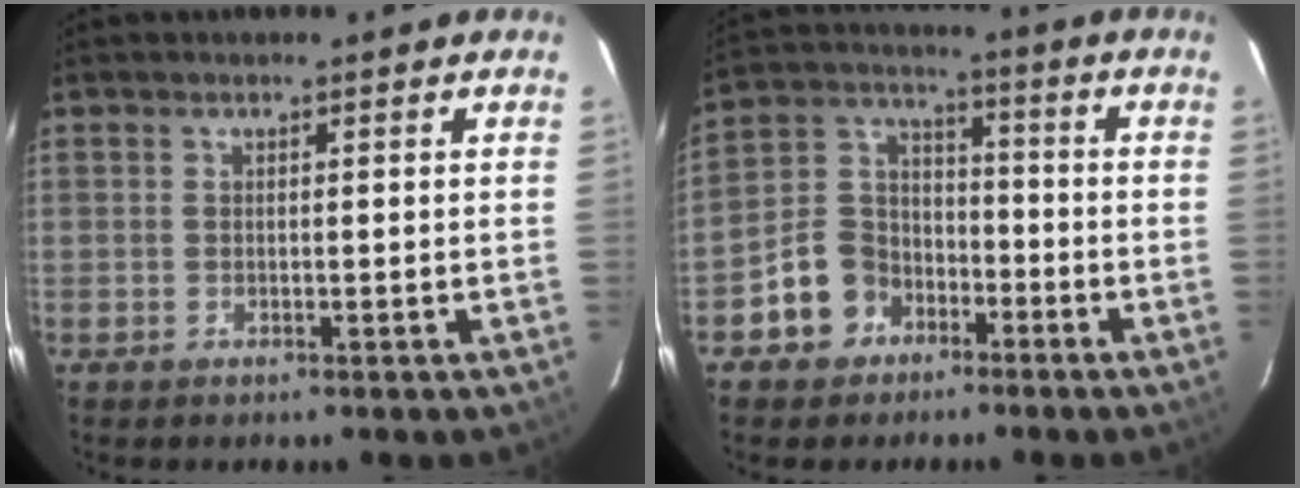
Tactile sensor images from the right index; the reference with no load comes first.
{"total": 9.7, "force": [-5.3, 7.8, 2.3], "torque": [-0.058, 0.046, -0.086]}